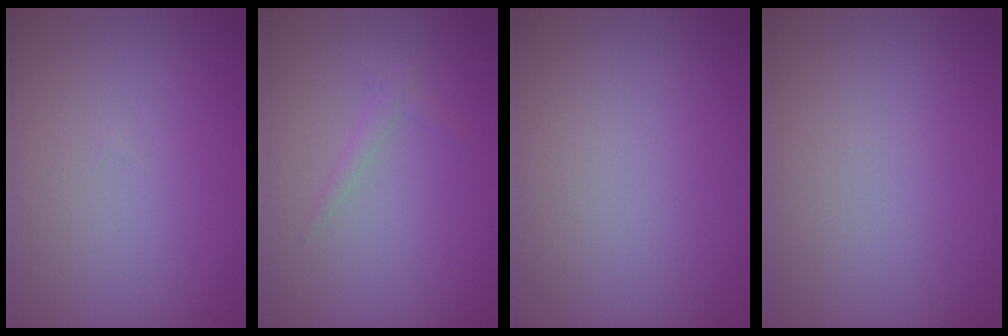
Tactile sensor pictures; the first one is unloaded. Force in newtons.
{"total": 0.9, "press": 0.9, "slide": 0.0}
{"total": 0.0}
{"total": 0.0}